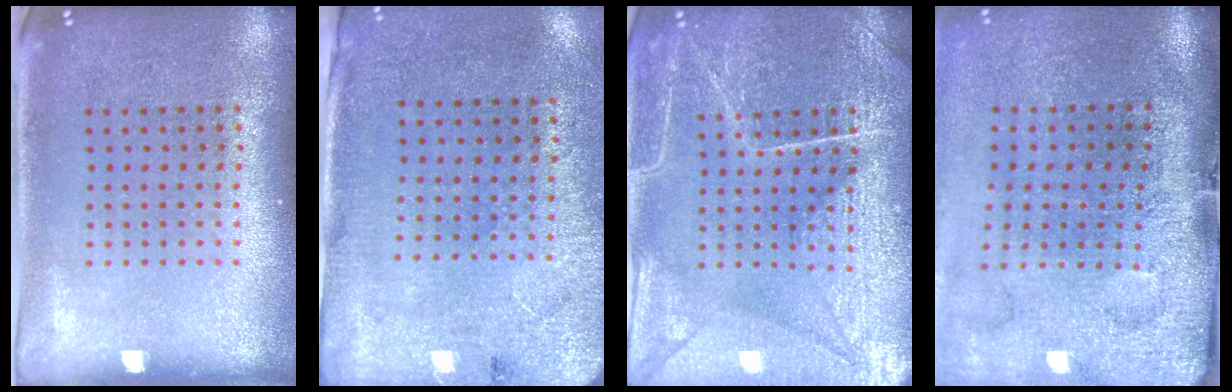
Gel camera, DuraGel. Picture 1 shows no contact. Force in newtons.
{"total": 2.7, "press": 2.3, "slide": 1.5}
{"total": 4.4, "press": 4.4, "slide": 0.4}
{"total": 4.4, "press": 3.4, "slide": 2.8}